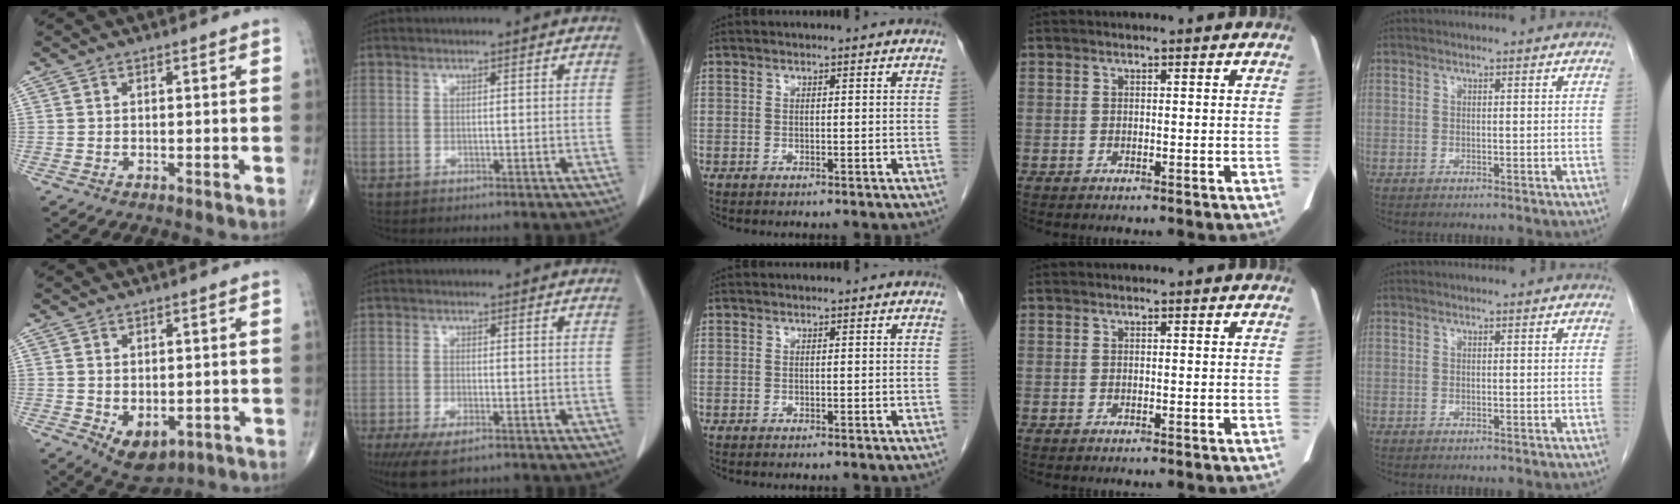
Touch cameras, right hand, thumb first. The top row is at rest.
{"thumb": {"total": 7.0, "force": [-1.8, 4.5, 5.2], "torque": [-0.066, -0.007, -0.009]}, "index": {"total": 6.1, "force": [-4.1, 1.9, 4.1], "torque": [-0.072, -0.014, -0.066]}}